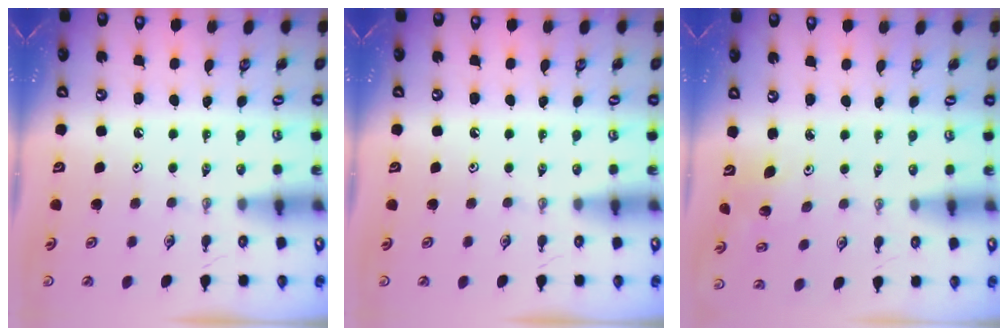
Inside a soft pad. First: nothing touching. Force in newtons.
{"total": 0.0}
{"total": 3.1, "press": 2.4, "slide": 2.0}